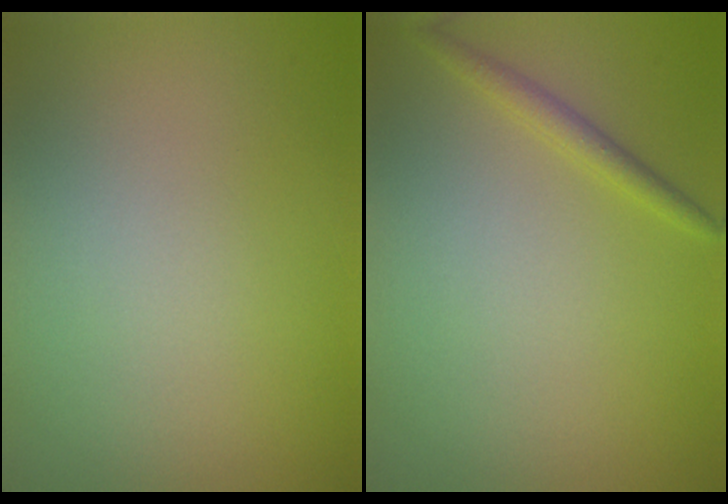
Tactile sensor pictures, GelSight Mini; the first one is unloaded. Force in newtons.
{"total": 1.5, "press": 1.5, "slide": 0.1}